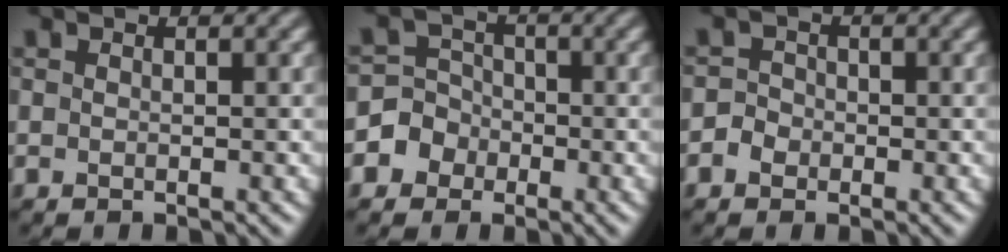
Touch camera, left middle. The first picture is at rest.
{"total": 3.5, "force": [-1.5, 3.2, 0.0], "torque": [0.024, 0.012, -0.042]}
{"total": 1.3, "force": [-0.7, 1.1, 0.1], "torque": [0.001, 0.010, -0.018]}